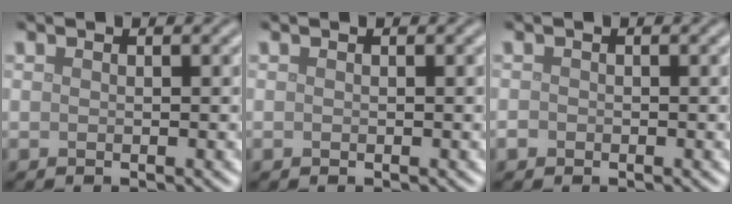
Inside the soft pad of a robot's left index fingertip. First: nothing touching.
{"total": 0.0}
{"total": 0.6, "force": [-0.3, 0.5, 0.1], "torque": [0.000, -0.003, -0.008]}